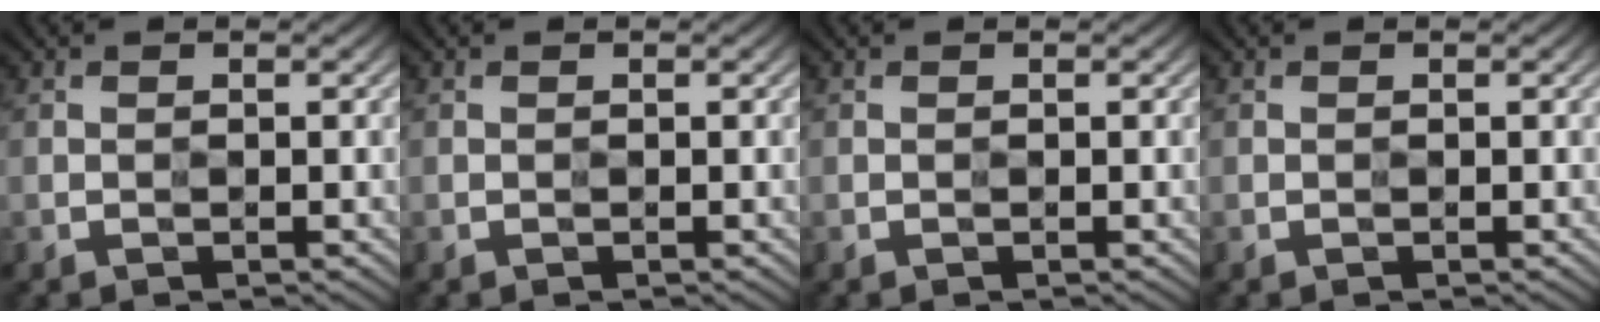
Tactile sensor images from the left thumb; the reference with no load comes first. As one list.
[{"total": 0.0}, {"total": 0.0}, {"total": 0.0}]